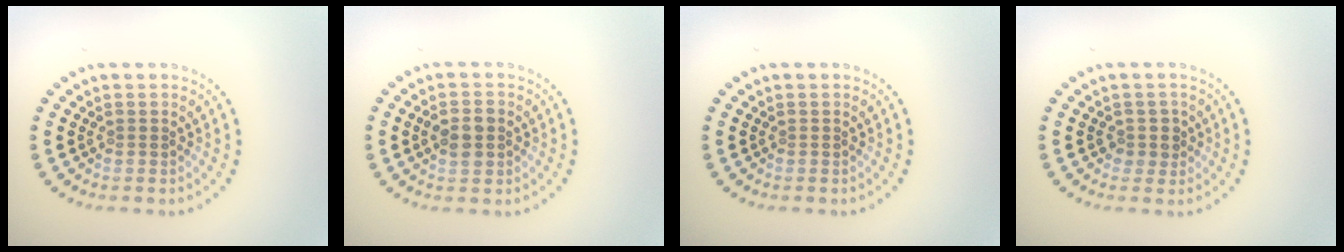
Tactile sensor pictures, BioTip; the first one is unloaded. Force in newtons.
{"total": 2.7, "press": 2.7, "slide": 0.1}
{"total": 0.0}
{"total": 1.6, "press": 1.3, "slide": 0.8}